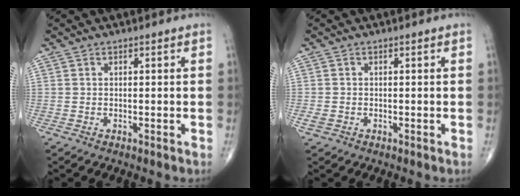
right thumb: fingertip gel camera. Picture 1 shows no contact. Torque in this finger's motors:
{"motor_torque": [0.29, 0.38, -0.03, -0.02, 0.02]}